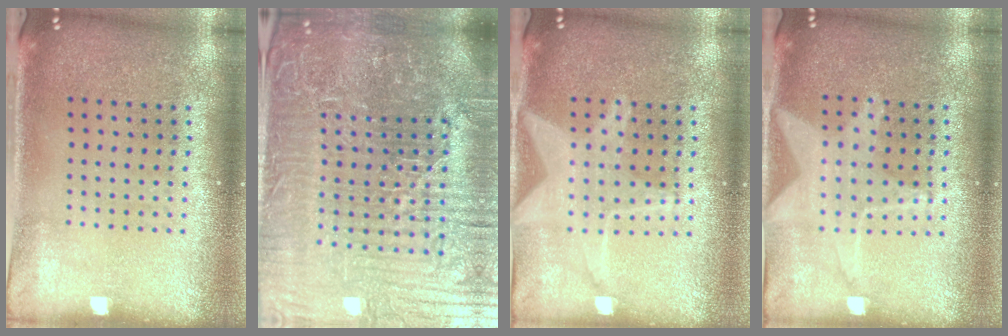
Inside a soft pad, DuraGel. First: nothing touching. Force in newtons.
{"total": 7.9, "press": 7.0, "slide": 3.7}
{"total": 3.0, "press": 3.0, "slide": 0.4}
{"total": 1.3, "press": 1.3, "slide": 0.4}